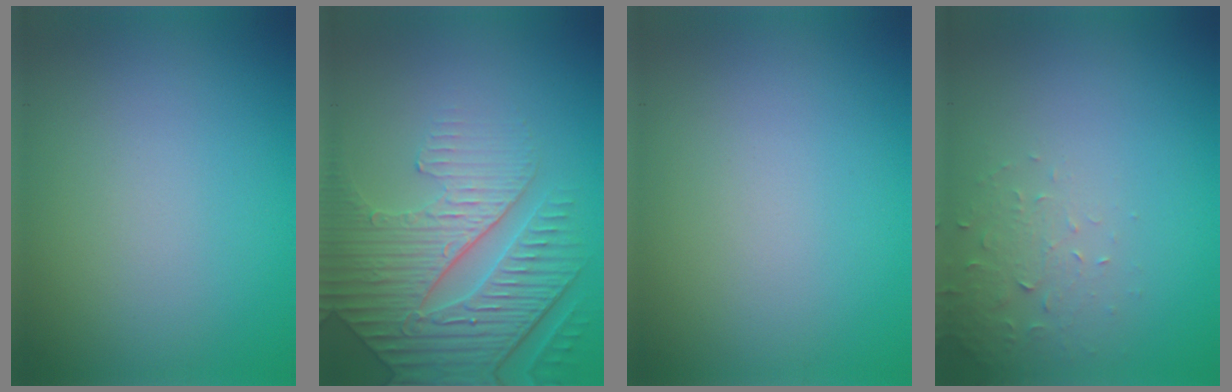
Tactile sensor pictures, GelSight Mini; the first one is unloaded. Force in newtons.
{"total": 5.7, "press": 5.1, "slide": 2.6}
{"total": 0.0}
{"total": 1.9, "press": 1.8, "slide": 0.4}